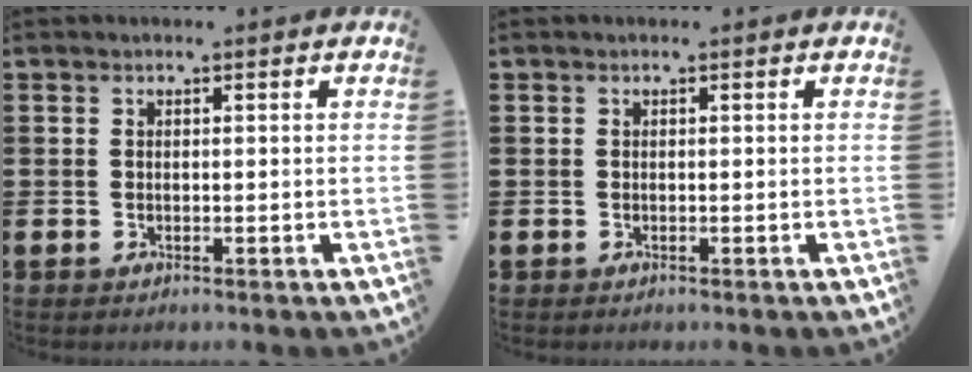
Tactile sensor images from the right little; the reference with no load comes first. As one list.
[{"total": 0.0}]